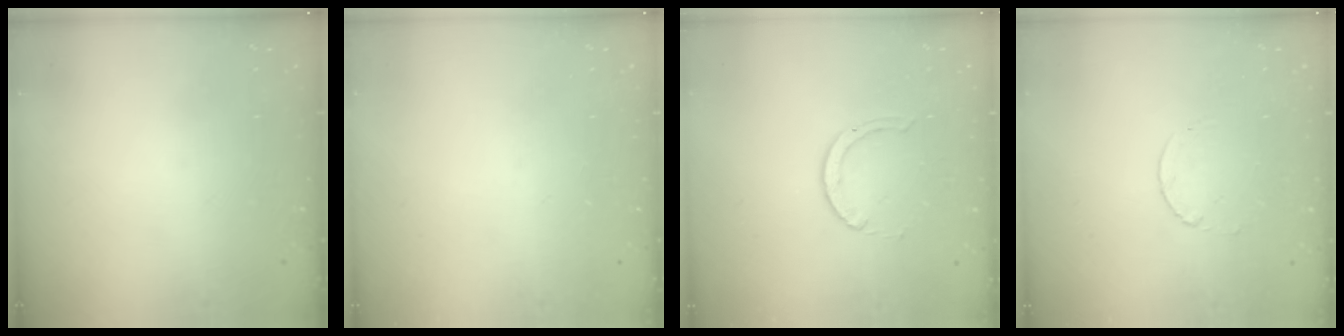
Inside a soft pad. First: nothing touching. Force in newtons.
{"total": 0.0}
{"total": 2.0, "press": 2.0, "slide": 0.2}
{"total": 2.3, "press": 2.3, "slide": 0.3}